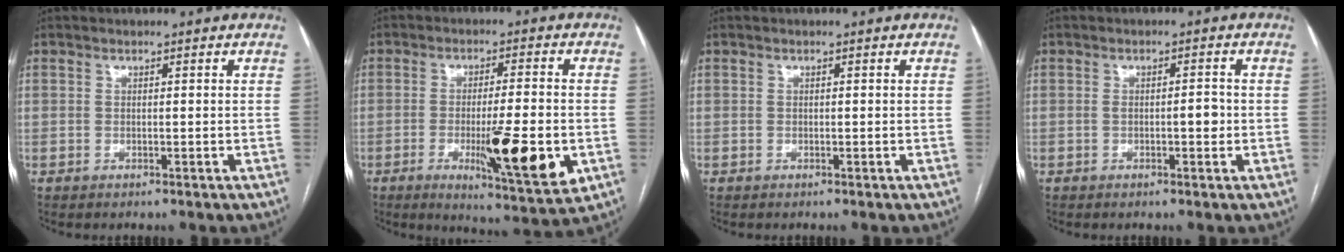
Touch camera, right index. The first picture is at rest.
{"total": 13.7, "force": [-3.8, 1.8, 13.1], "torque": [-0.194, -0.027, -0.052]}
{"total": 0.0}
{"total": 2.5, "force": [-0.4, 0.8, 2.4], "torque": [-0.038, 0.002, -0.004]}